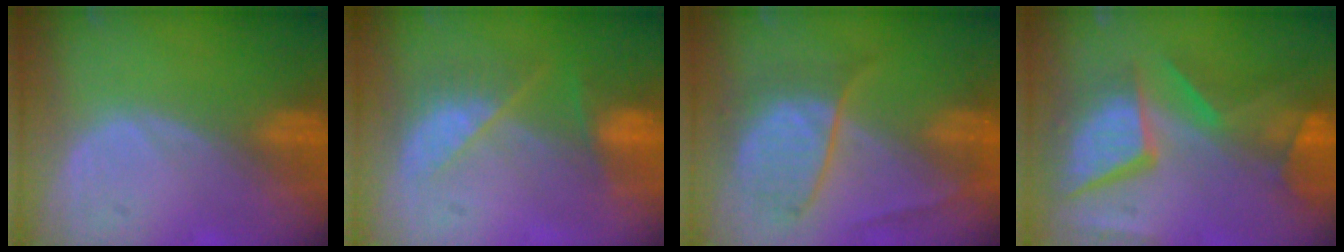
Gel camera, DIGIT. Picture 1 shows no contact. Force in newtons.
{"total": 7.2, "press": 6.5, "slide": 3.2}
{"total": 6.7, "press": 6.7, "slide": 0.1}
{"total": 12.4, "press": 10.2, "slide": 7.1}